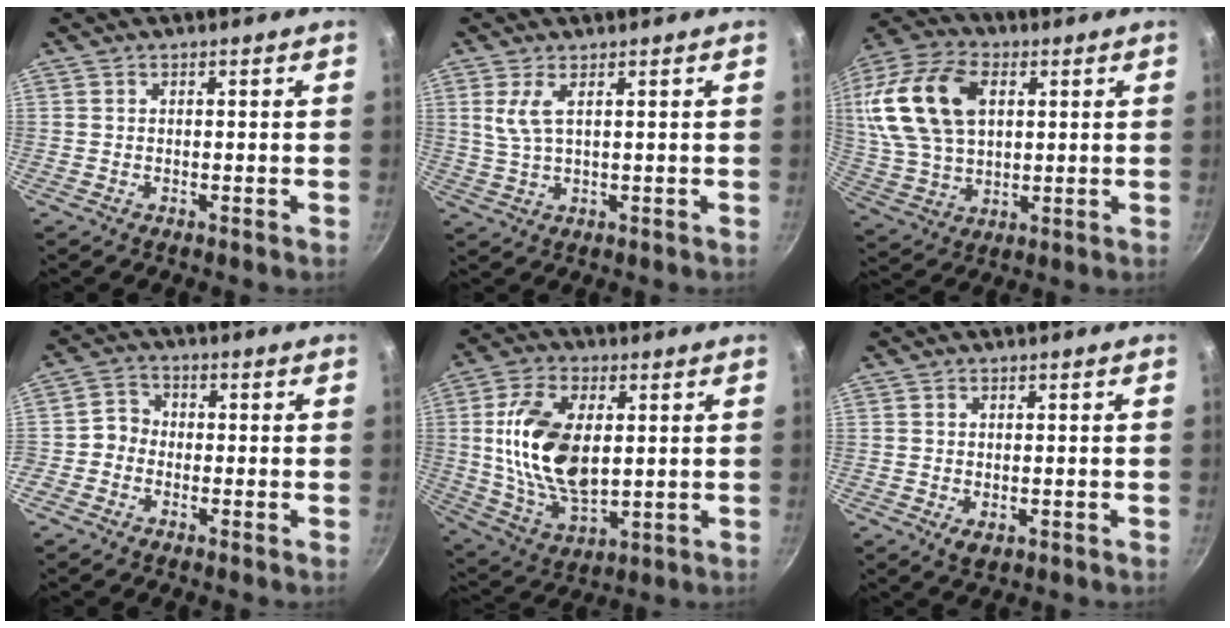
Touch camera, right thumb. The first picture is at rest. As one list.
[{"total": 4.3, "force": [1.6, 1.3, 3.8], "torque": [-0.085, -0.005, 0.035]}, {"total": 20.6, "force": [5.0, 13.1, 15.0], "torque": [-0.282, 0.004, 0.092]}, {"total": 3.6, "force": [-1.3, 3.2, 1.0], "torque": [0.004, 0.016, -0.036]}, {"total": 17.5, "force": [2.4, 9.9, 14.2], "torque": [-0.253, -0.007, 0.051]}, {"total": 2.5, "force": [-0.5, 1.6, 1.8], "torque": [-0.028, -0.006, -0.004]}]